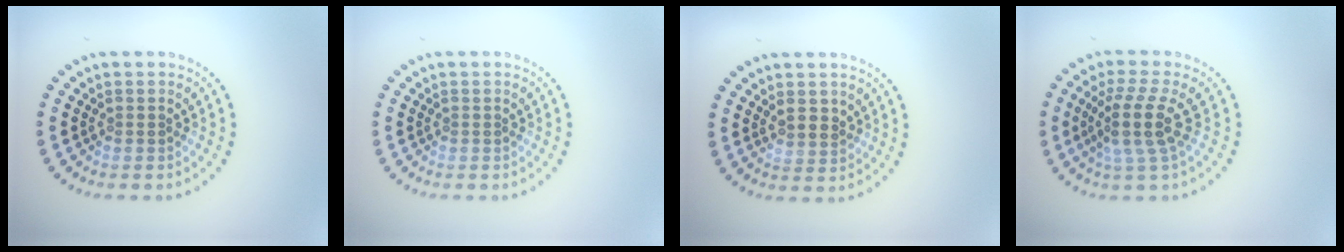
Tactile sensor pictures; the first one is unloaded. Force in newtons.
{"total": 0.0}
{"total": 1.3, "press": 1.2, "slide": 0.5}
{"total": 3.8, "press": 2.9, "slide": 2.5}